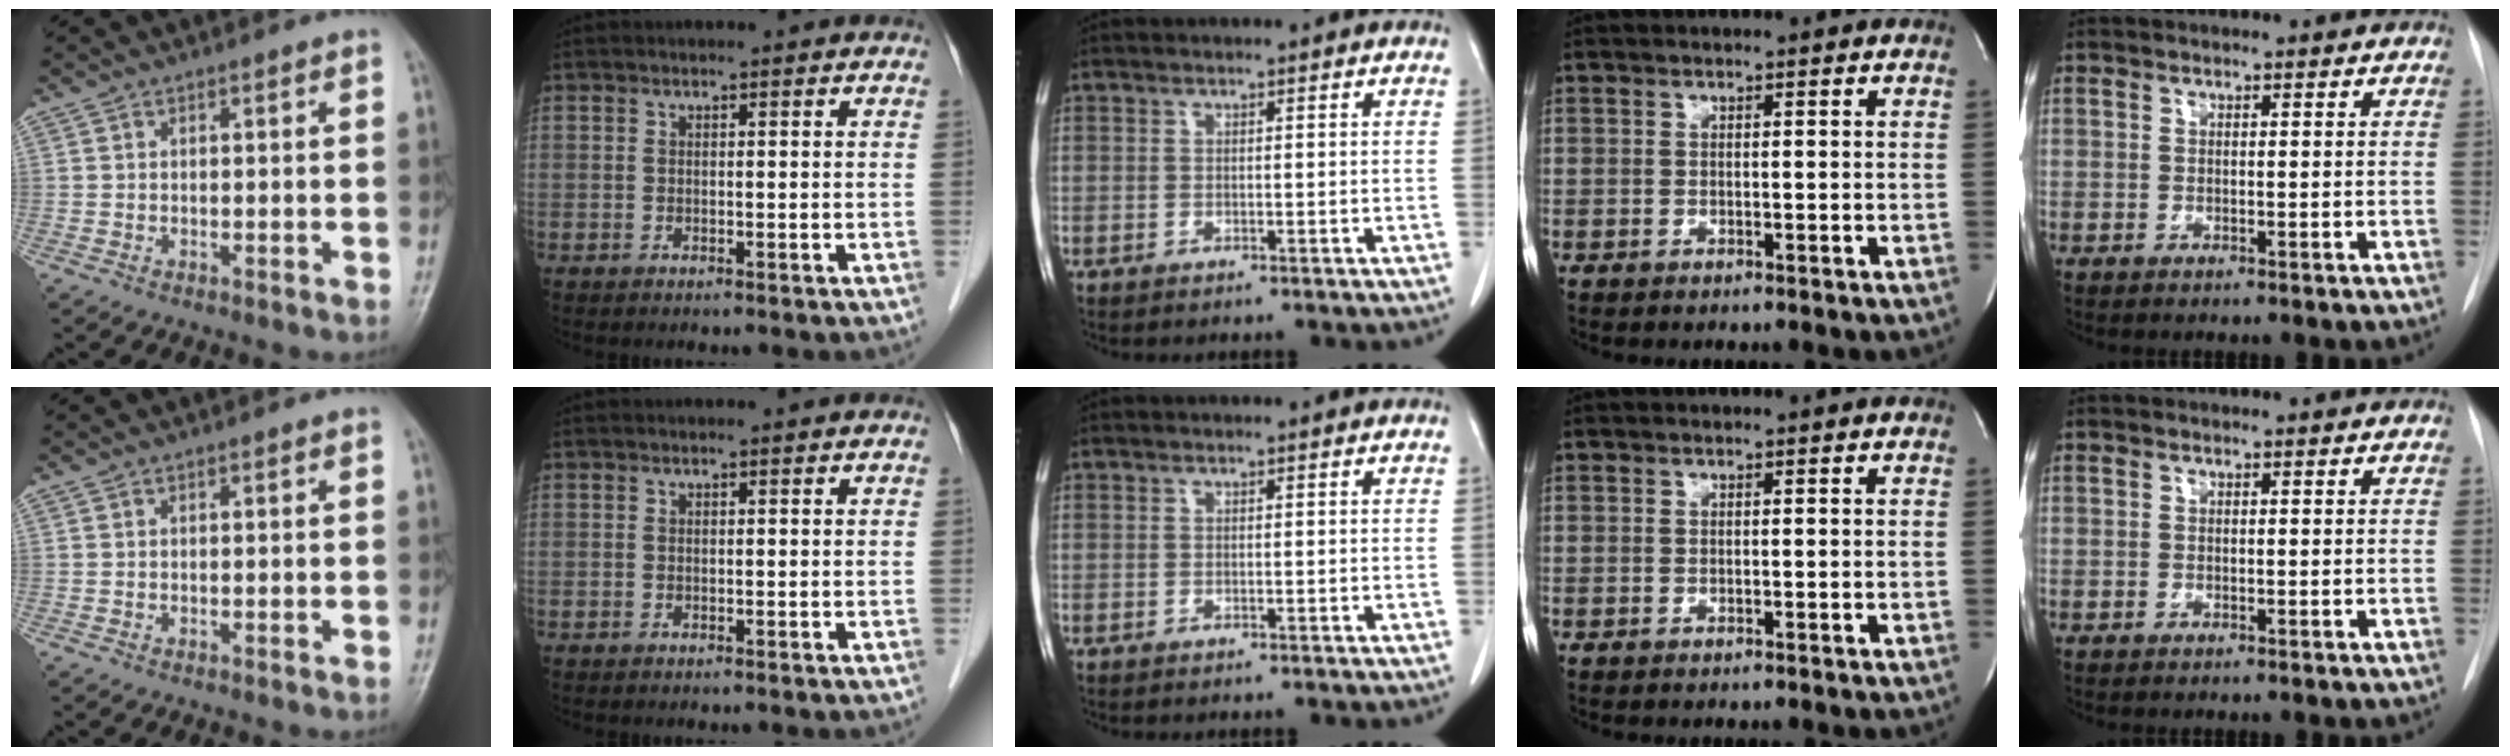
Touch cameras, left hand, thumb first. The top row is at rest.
{}